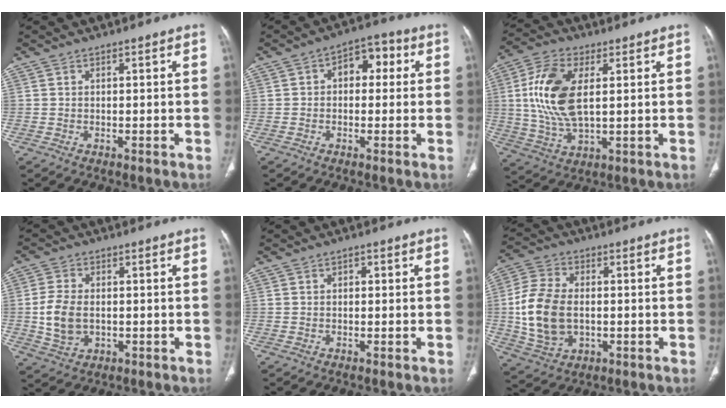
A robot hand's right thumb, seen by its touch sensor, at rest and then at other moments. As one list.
[{"total": 6.9, "force": [1.1, 4.6, 5.0], "torque": [-0.038, 0.025, 0.006]}, {"total": 13.8, "force": [2.3, 7.0, 11.7], "torque": [-0.248, -0.002, 0.046]}, {"total": 7.8, "force": [-0.5, 5.2, 5.7], "torque": [-0.116, 0.001, -0.004]}, {"total": 1.0, "force": [0.3, 0.7, 0.6], "torque": [-0.007, 0.003, 0.002]}, {"total": 13.8, "force": [-0.7, 9.2, 10.3], "torque": [-0.204, 0.006, -0.007]}]